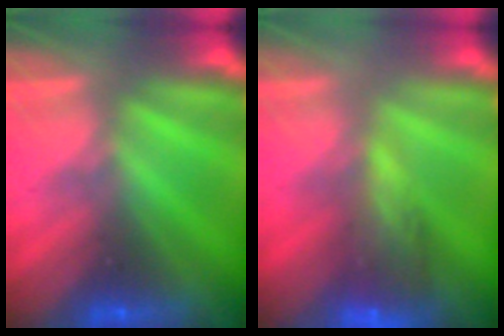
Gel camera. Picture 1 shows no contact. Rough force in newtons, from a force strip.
{"total": 8.7}